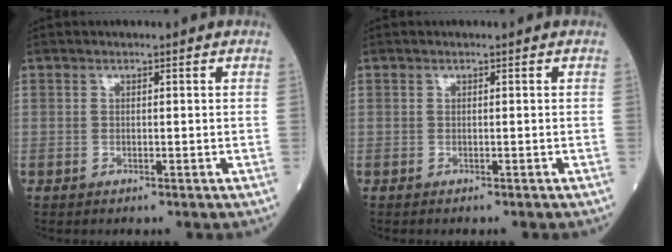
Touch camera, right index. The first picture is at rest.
{"total": 1.0, "force": [-0.9, 0.0, 0.5], "torque": [-0.004, -0.001, -0.013]}